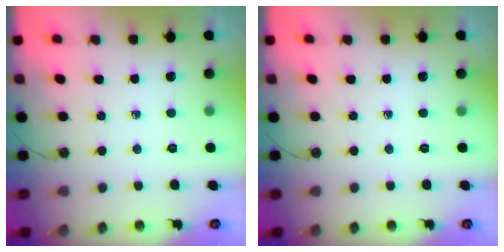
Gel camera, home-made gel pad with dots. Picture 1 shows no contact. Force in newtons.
{"total": 0.0}